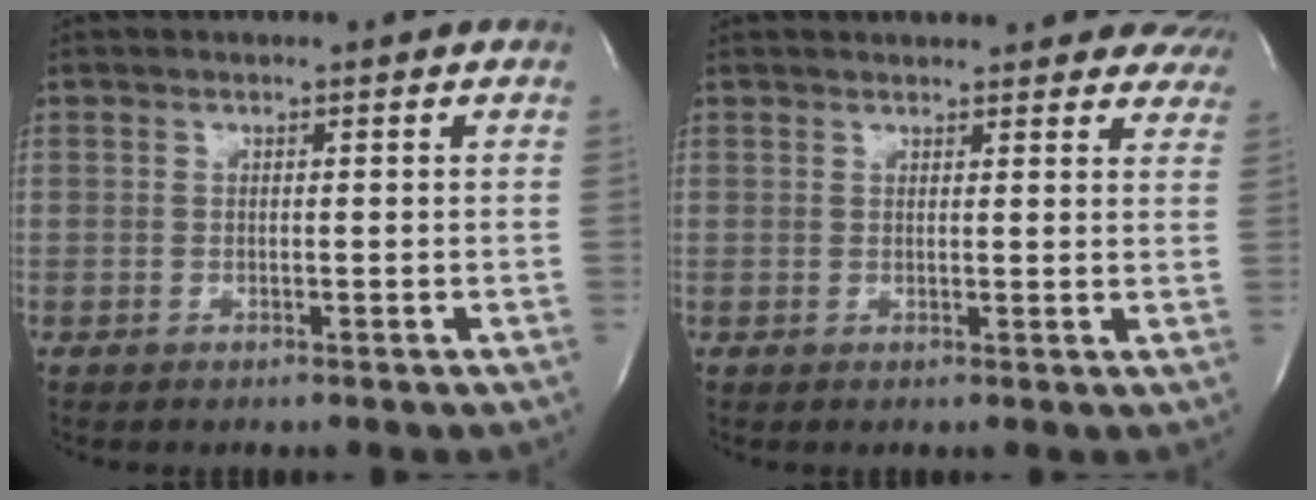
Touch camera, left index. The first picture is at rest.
{"total": 20.5, "force": [19.0, 5.2, 5.5], "torque": [-0.077, -0.029, 0.209]}